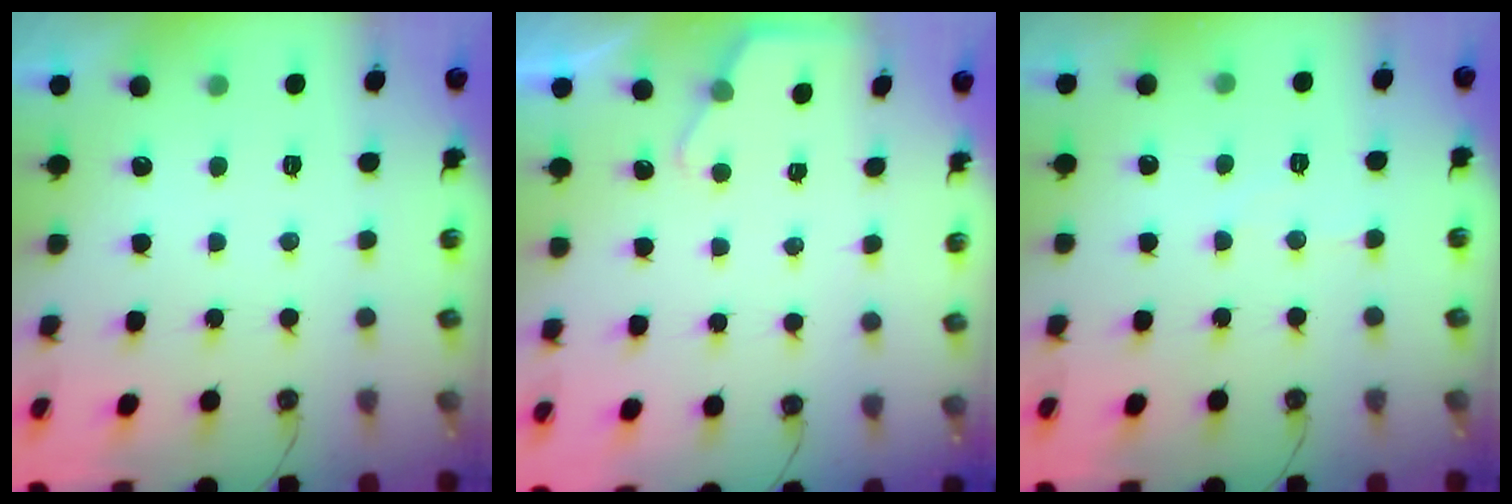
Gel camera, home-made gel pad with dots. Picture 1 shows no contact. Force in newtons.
{"total": 2.2, "press": 2.2, "slide": 0.3}
{"total": 5.2, "press": 5.2, "slide": 0.8}